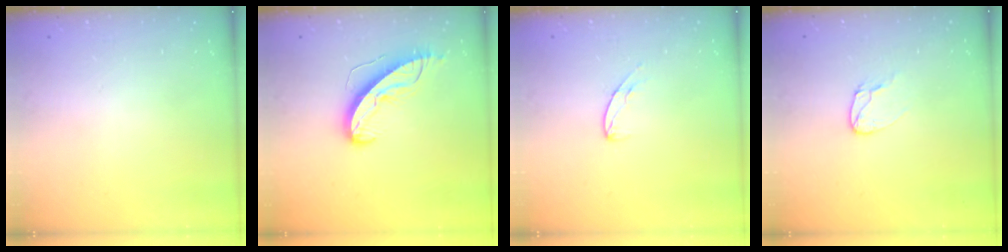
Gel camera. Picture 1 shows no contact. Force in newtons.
{"total": 9.7, "press": 9.6, "slide": 0.5}
{"total": 5.7, "press": 5.7, "slide": 0.4}
{"total": 5.6, "press": 5.6, "slide": 0.4}